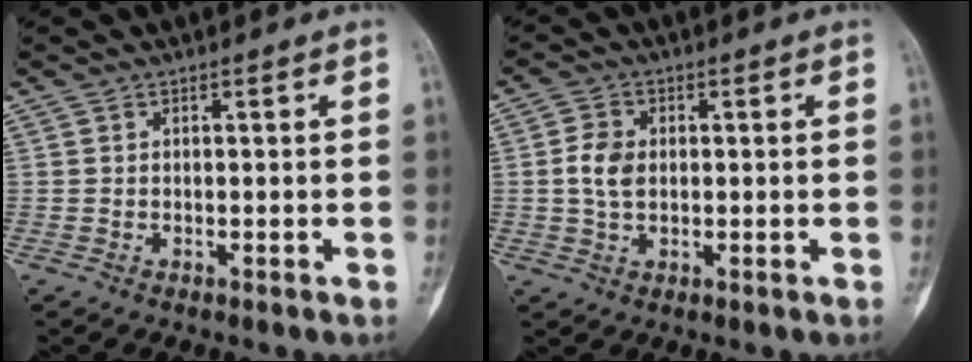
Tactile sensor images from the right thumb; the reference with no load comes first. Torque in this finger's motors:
{"motor_torque": [-0.29, 0.35, 0.59, -0.04, 0.02]}